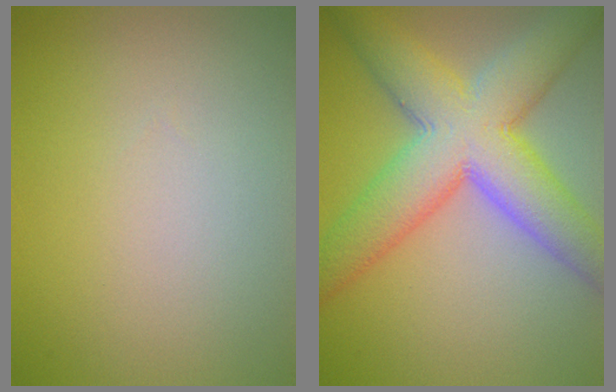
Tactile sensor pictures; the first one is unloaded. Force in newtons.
{"total": 10.7, "press": 10.7, "slide": 0.3}